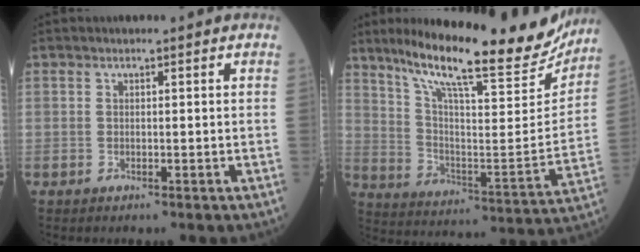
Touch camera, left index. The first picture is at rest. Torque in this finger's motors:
{"motor_torque": [0.08, -0.86, 0.28, 0.14]}